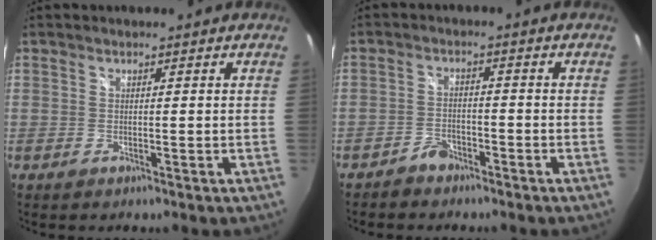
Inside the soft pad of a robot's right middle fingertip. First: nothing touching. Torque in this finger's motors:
{"motor_torque": [-0.11, 0.03, 0.09, 0.01]}